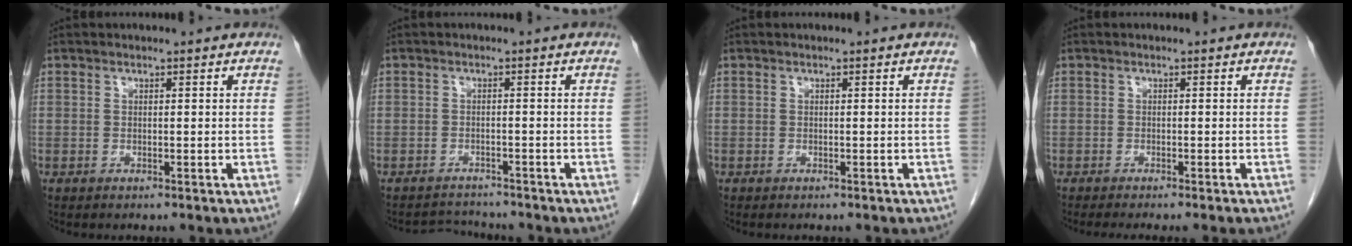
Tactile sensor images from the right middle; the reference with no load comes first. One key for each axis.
{"total": 3.1, "fx": -2.9, "fy": 0.6, "fz": -0.9, "tx": 0.011, "ty": -0.006, "tz": -0.048}
{"total": 1.7, "fx": -1.4, "fy": 0.5, "fz": 0.7, "tx": -0.014, "ty": -0.004, "tz": -0.014}
{"total": 4.1, "fx": -3.5, "fy": -0.6, "fz": 2.0, "tx": -0.017, "ty": -0.004, "tz": -0.050}